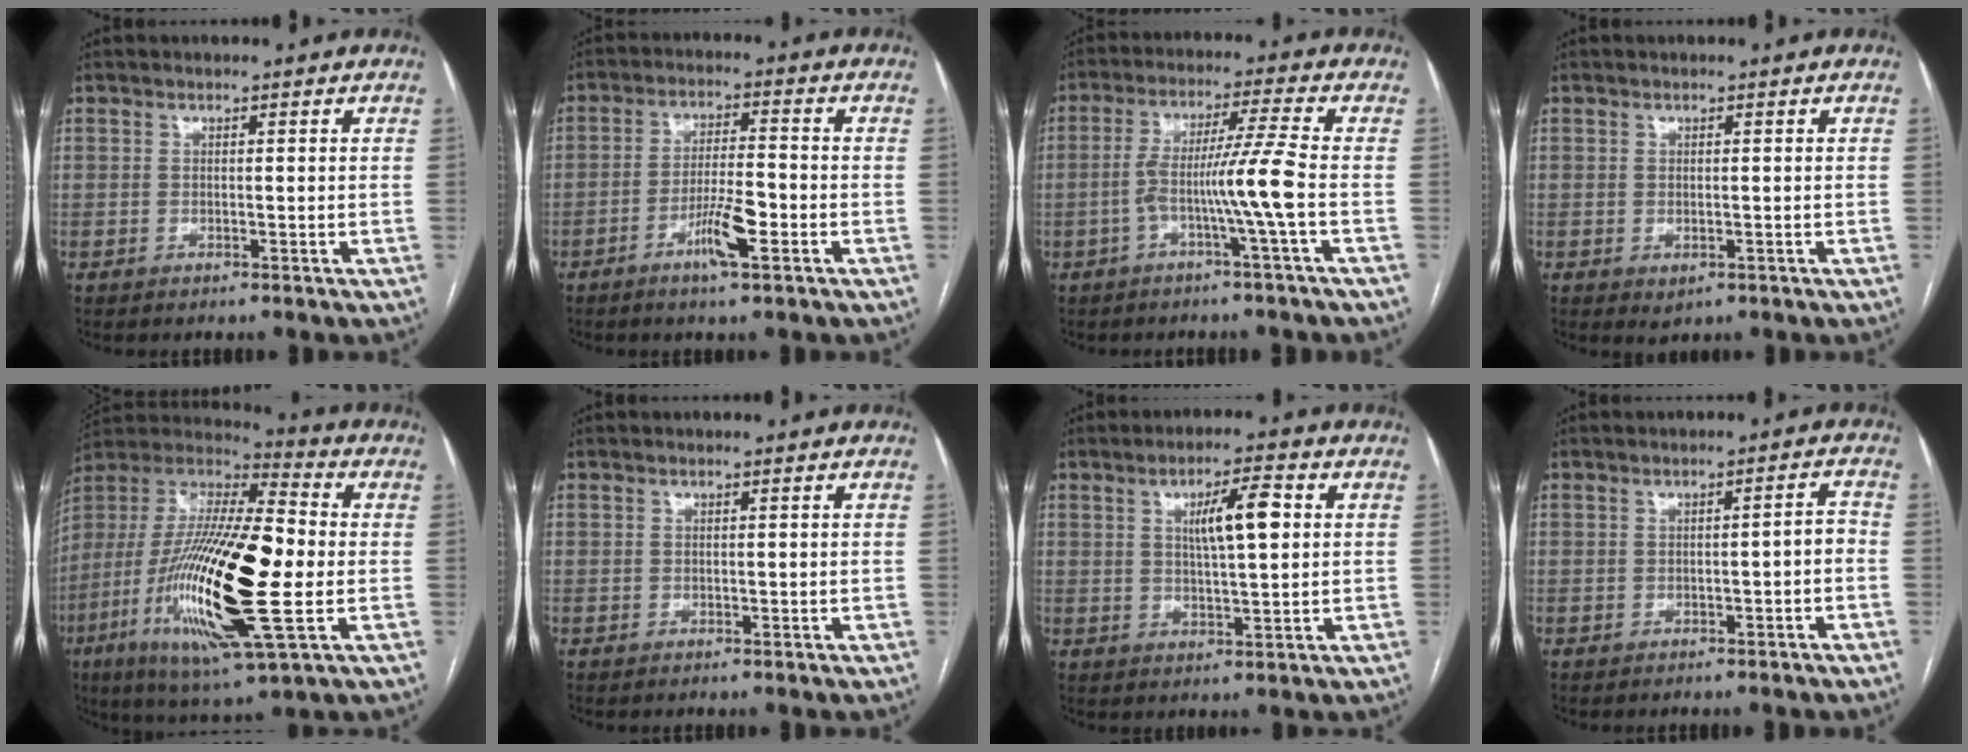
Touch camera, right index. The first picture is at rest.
{"total": 6.8, "force": [-3.1, 0.8, 5.9], "torque": [-0.113, -0.002, -0.056]}
{"total": 8.1, "force": [-2.4, -1.9, 7.5], "torque": [-0.142, 0.012, -0.043]}
{"total": 1.7, "force": [-0.6, 0.9, 1.3], "torque": [-0.020, -0.004, 0.000]}
{"total": 27.3, "force": [-4.8, 5.4, 26.3], "torque": [-0.545, -0.026, -0.095]}
{"total": 0.0}
{"total": 7.0, "force": [1.8, 1.2, 6.7], "torque": [-0.114, 0.010, 0.032]}
{"total": 2.2, "force": [-0.8, 0.4, 2.0], "torque": [-0.022, 0.007, -0.012]}